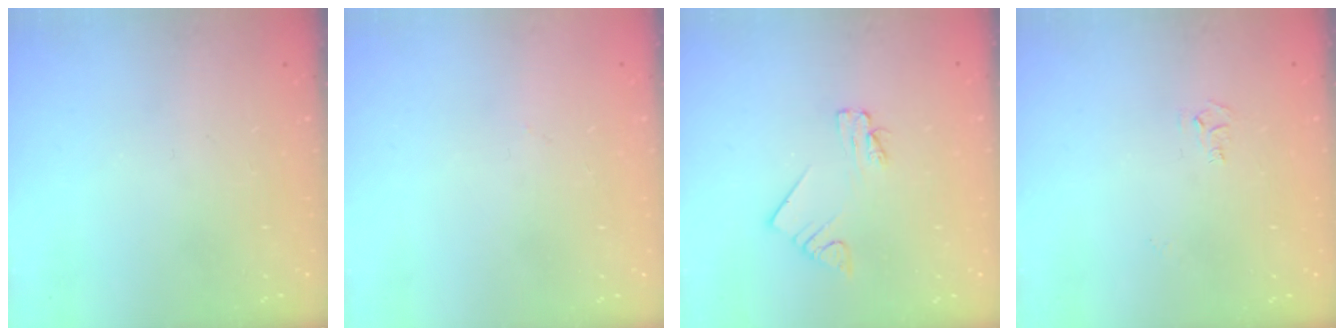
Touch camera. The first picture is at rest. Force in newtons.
{"total": 0.0}
{"total": 2.2, "press": 2.2, "slide": 0.3}
{"total": 4.8, "press": 4.8, "slide": 0.5}